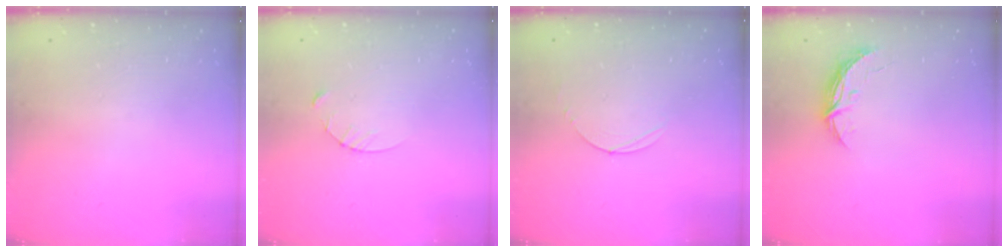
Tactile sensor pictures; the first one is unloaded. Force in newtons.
{"total": 3.3, "press": 3.3, "slide": 0.4}
{"total": 3.0, "press": 3.0, "slide": 0.3}
{"total": 4.6, "press": 4.6, "slide": 0.4}